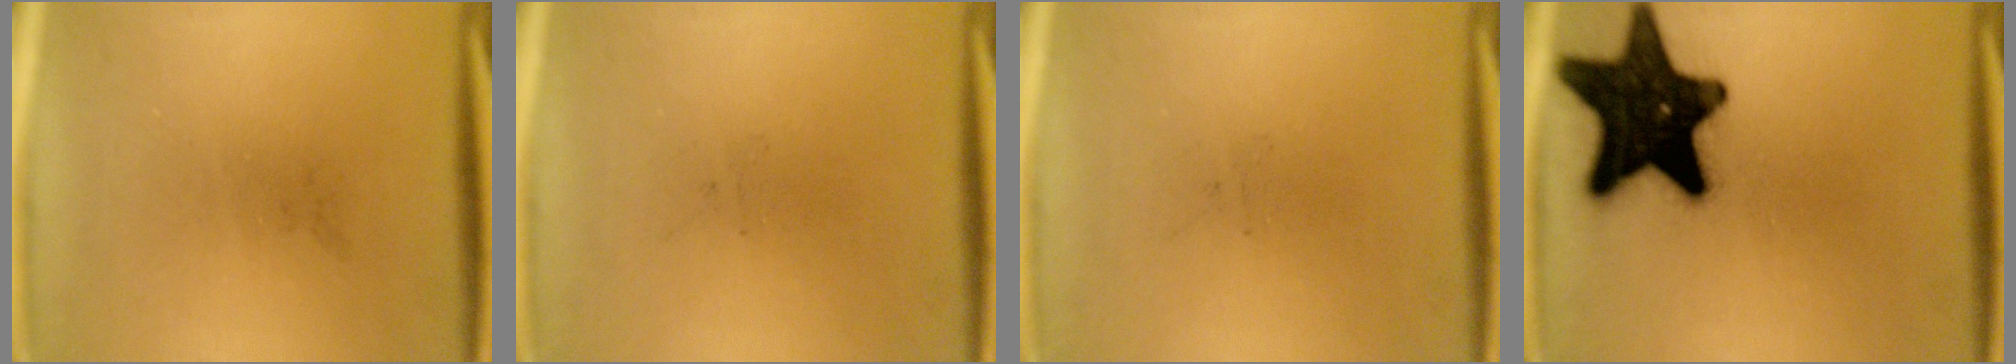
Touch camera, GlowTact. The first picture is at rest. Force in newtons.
{"total": 0.0}
{"total": 0.0}
{"total": 19.7}